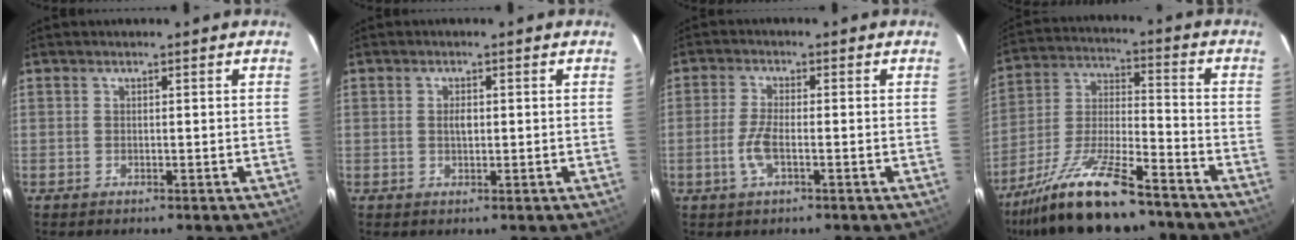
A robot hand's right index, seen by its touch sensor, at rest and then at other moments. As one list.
[{"total": 1.7, "force": [0.1, 0.9, 1.4], "torque": [-0.025, 0.003, 0.000]}, {"total": 4.7, "force": [-1.6, 1.3, 4.2], "torque": [-0.094, -0.002, -0.033]}, {"total": 19.5, "force": [-14.7, 4.9, 11.8], "torque": [-0.239, -0.018, -0.253]}]